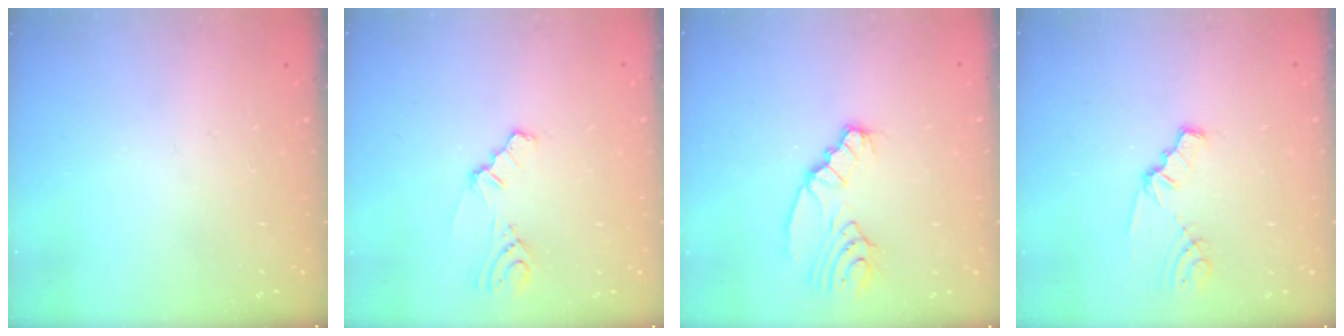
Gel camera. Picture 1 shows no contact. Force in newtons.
{"total": 1.7, "press": 1.6, "slide": 0.5}
{"total": 5.1, "press": 5.1, "slide": 0.6}
{"total": 1.6, "press": 1.6, "slide": 0.3}